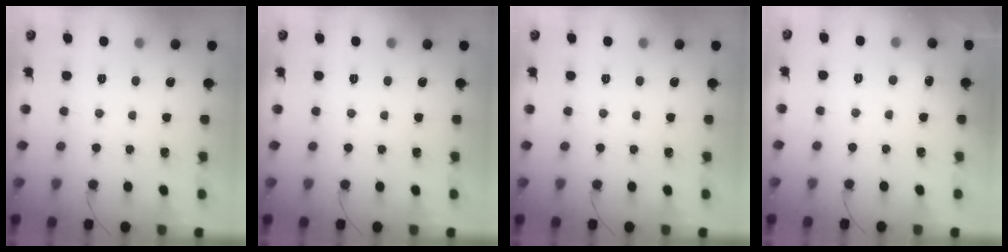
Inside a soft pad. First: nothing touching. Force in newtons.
{"total": 0.0}
{"total": 0.0}
{"total": 3.9, "press": 3.8, "slide": 1.0}